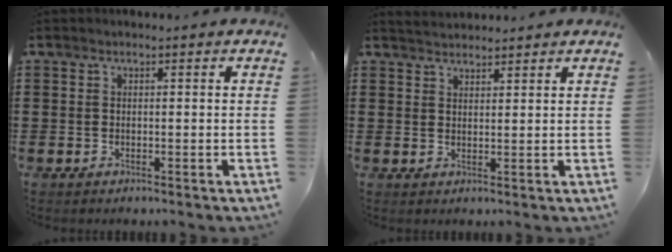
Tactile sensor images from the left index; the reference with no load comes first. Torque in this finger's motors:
{"motor_torque": [0.24, 0.26, 0.01, 0.01]}